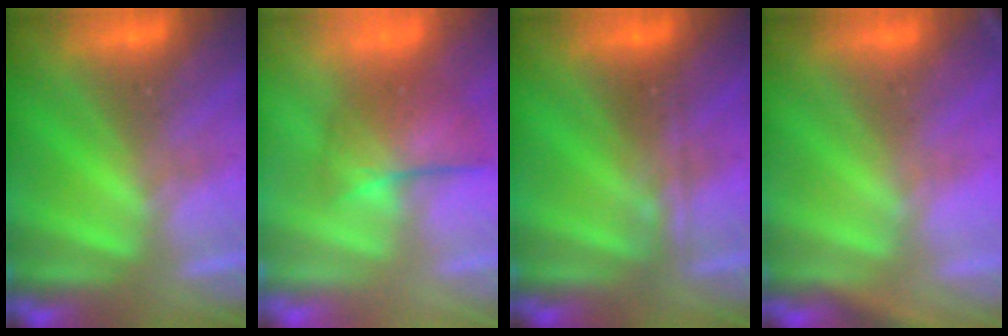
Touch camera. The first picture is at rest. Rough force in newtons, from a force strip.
{"total": 2.2}
{"total": 2.3}
{"total": 2.8}